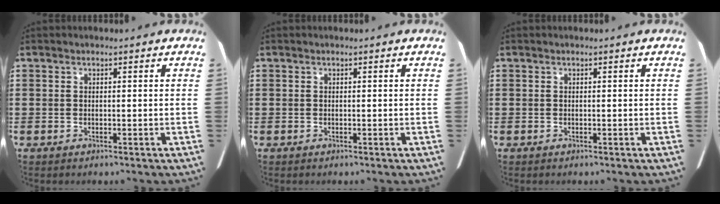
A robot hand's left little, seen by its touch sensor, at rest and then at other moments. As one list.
[{"total": 0.0}, {"total": 0.0}]